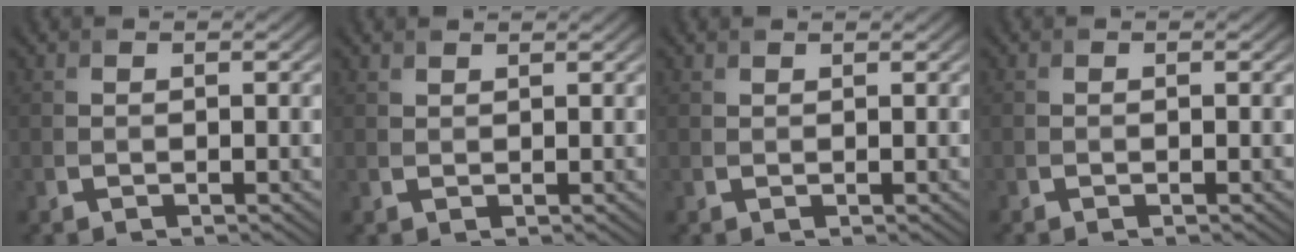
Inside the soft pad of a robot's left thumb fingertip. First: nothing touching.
{"total": 1.2, "force": [1.1, 0.4, 0.2], "torque": [-0.011, 0.002, 0.029]}
{"total": 0.9, "force": [0.8, 0.3, 0.1], "torque": [-0.006, 0.001, 0.020]}
{"total": 0.0}